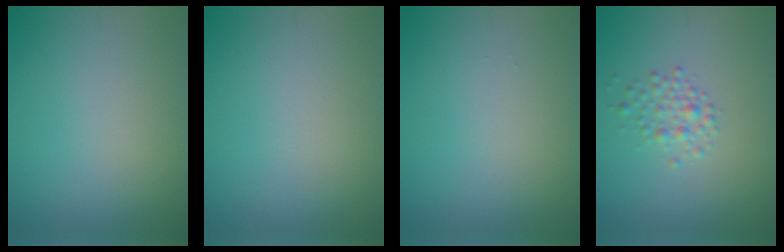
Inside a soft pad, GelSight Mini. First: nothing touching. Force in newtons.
{"total": 0.0}
{"total": 0.0}
{"total": 1.8, "press": 1.8, "slide": 0.0}